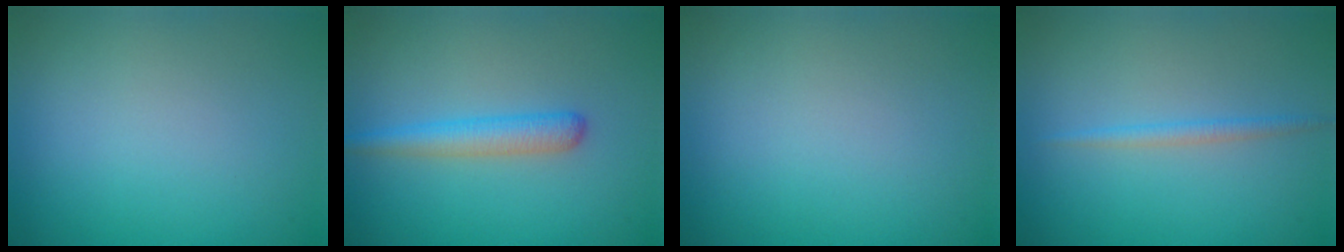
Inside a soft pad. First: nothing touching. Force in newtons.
{"total": 2.7, "press": 2.7, "slide": 0.1}
{"total": 0.0}
{"total": 1.2, "press": 1.2, "slide": 0.1}